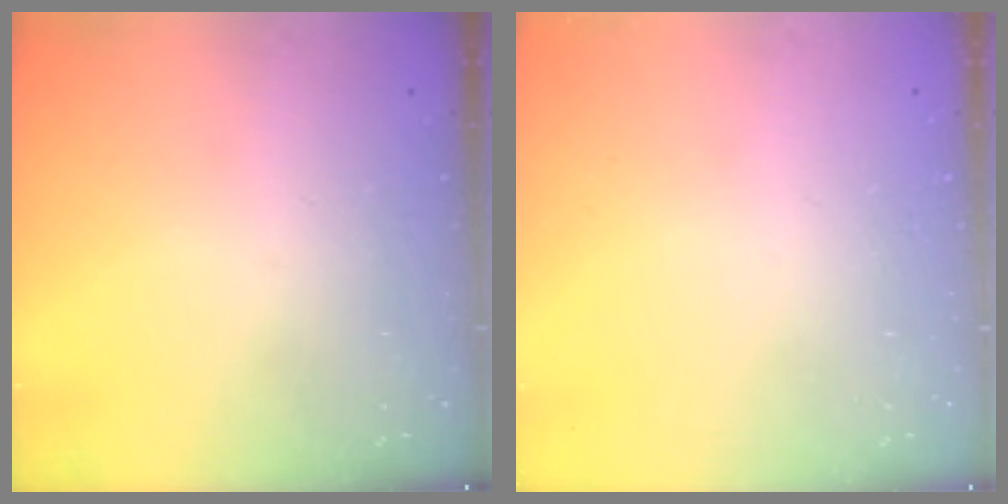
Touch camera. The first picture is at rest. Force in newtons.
{"total": 0.0}